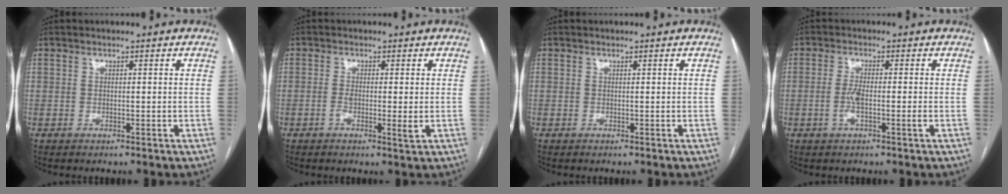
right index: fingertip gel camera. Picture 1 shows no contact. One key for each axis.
{"total": 3.0, "fx": -0.6, "fy": 0.4, "fz": 2.9, "tx": -0.049, "ty": -0.004, "tz": -0.010}
{"total": 0.0}
{"total": 3.3, "fx": -0.9, "fy": 0.1, "fz": 3.1, "tx": -0.066, "ty": -0.001, "tz": -0.020}